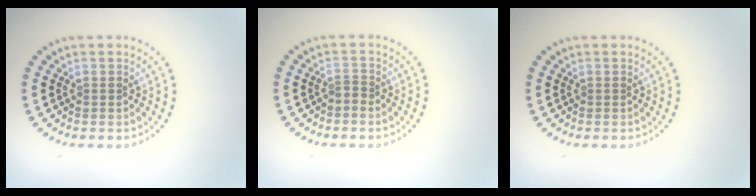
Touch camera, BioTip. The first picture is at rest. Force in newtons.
{"total": 0.7, "press": 0.4, "slide": 0.6}
{"total": 0.0}